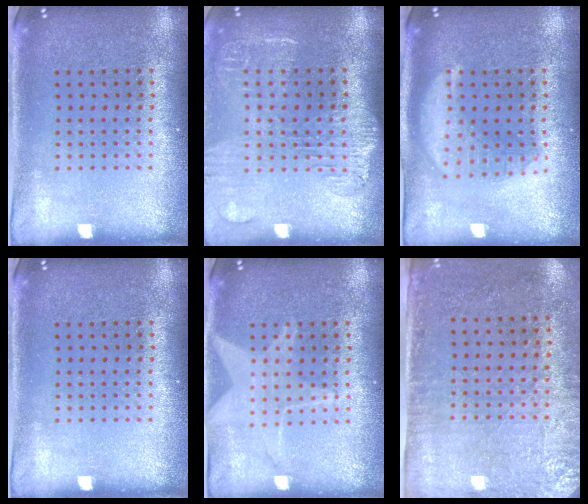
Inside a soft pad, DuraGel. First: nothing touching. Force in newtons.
{"total": 1.8, "press": 1.6, "slide": 0.9}
{"total": 2.8, "press": 2.7, "slide": 0.4}
{"total": 0.0}
{"total": 2.4, "press": 2.4, "slide": 0.3}
{"total": 2.8, "press": 2.3, "slide": 1.5}